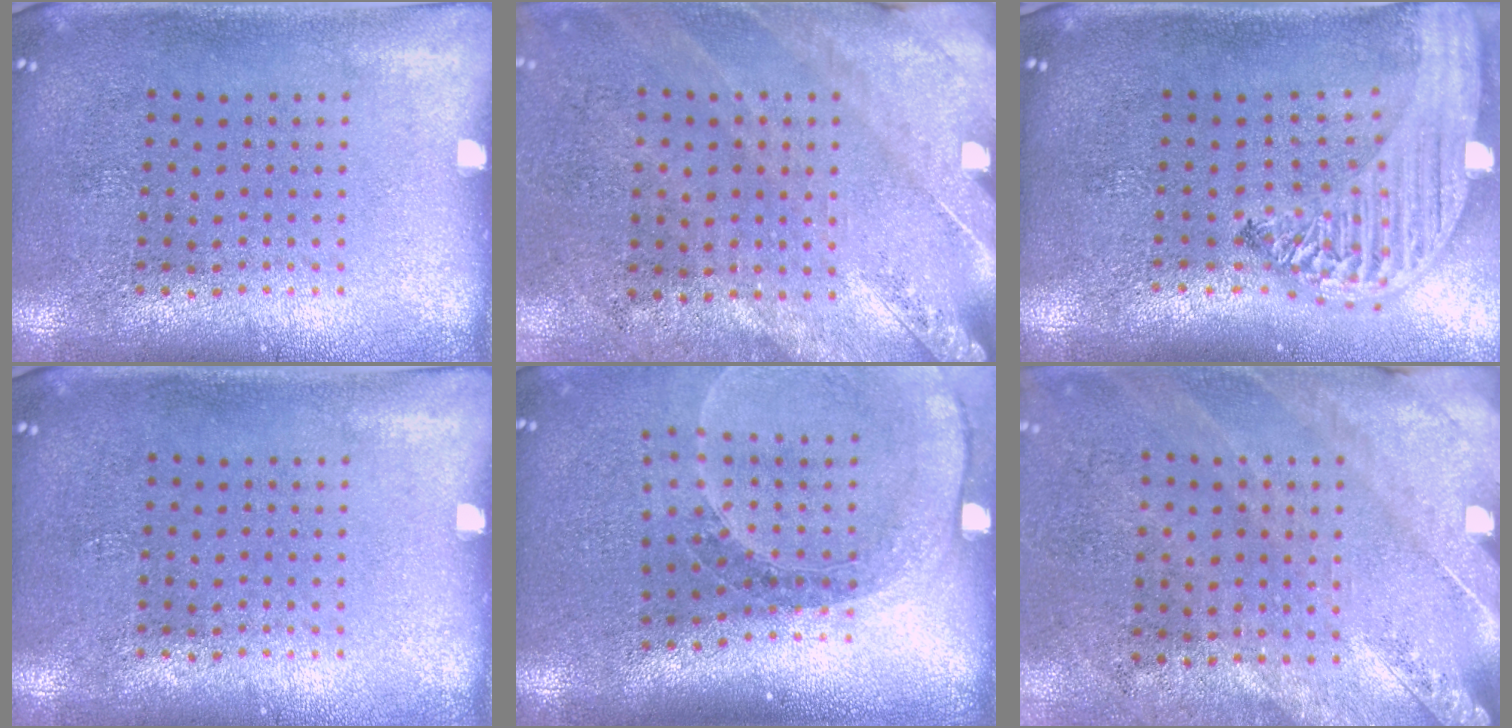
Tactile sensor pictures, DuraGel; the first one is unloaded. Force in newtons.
{"total": 2.5, "press": 2.0, "slide": 1.5}
{"total": 2.8, "press": 2.3, "slide": 1.7}
{"total": 0.0}
{"total": 1.8, "press": 1.7, "slide": 0.6}
{"total": 2.5, "press": 2.0, "slide": 1.5}